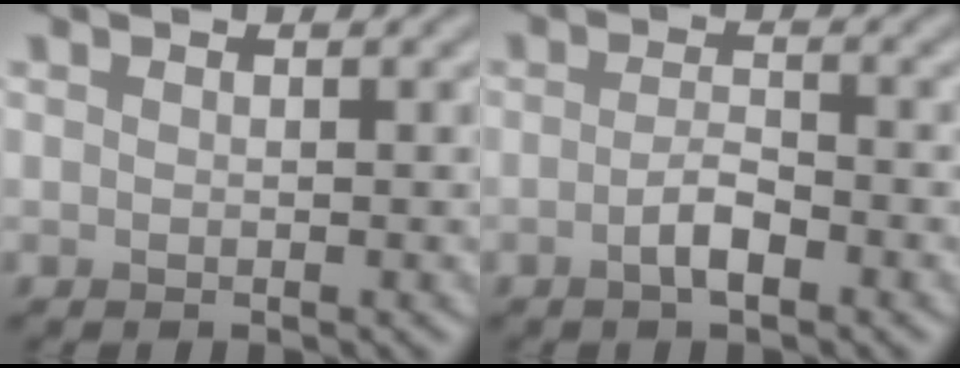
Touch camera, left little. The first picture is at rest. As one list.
[{"total": 2.1, "force": [-1.0, 0.6, 1.7], "torque": [-0.034, 0.003, -0.021]}]